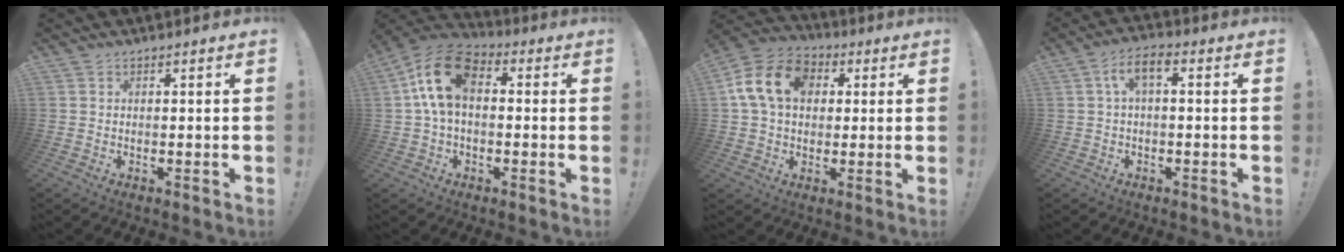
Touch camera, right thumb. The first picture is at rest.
{"total": 13.7, "force": [2.8, 8.8, 10.1], "torque": [-0.177, 0.011, 0.054]}
{"total": 15.9, "force": [4.0, 11.8, 9.9], "torque": [-0.179, 0.013, 0.079]}
{"total": 5.9, "force": [0.7, 2.2, 5.4], "torque": [-0.106, 0.003, 0.012]}